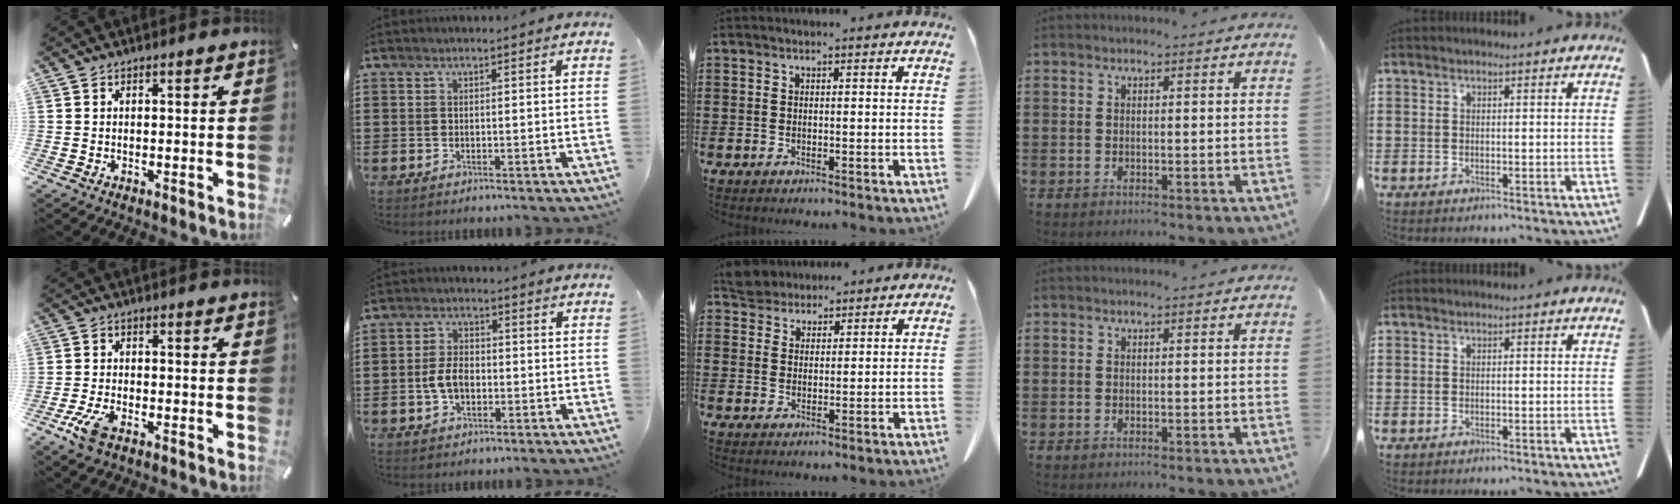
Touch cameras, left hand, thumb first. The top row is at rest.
{"thumb": {"total": 5.8, "force": [-3.2, 2.3, 4.3], "torque": [-0.106, -0.001, -0.063]}, "index": {"total": 4.5, "force": [-0.9, 2.7, 3.5], "torque": [-0.087, -0.001, -0.022]}, "middle": {"total": 4.4, "force": [4.1, 1.3, 0.5], "torque": [-0.026, -0.008, 0.080]}}